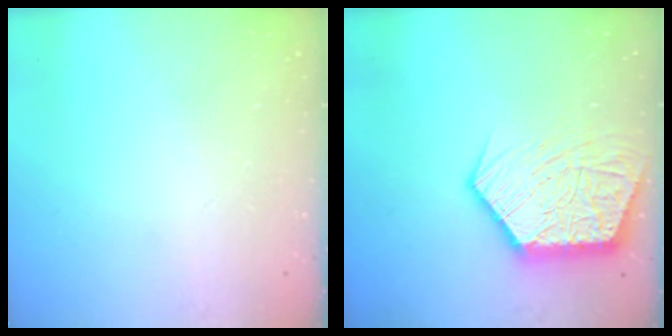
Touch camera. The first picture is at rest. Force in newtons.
{"total": 17.7, "press": 17.6, "slide": 1.7}